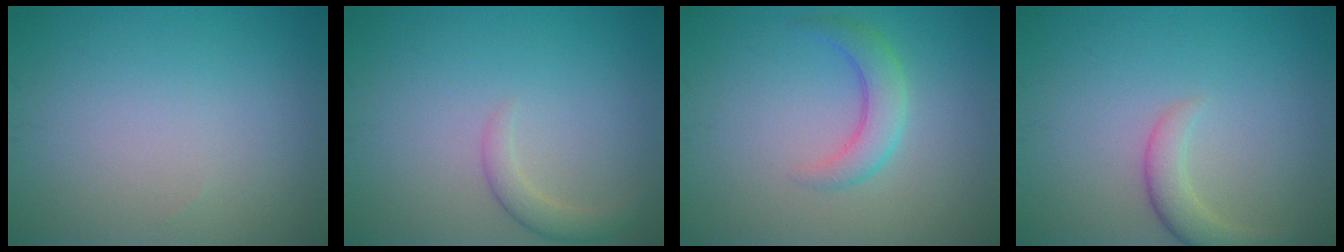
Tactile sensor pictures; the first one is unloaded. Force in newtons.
{"total": 1.8, "press": 1.8, "slide": 0.1}
{"total": 2.9, "press": 2.9, "slide": 0.1}
{"total": 2.6, "press": 2.6, "slide": 0.3}